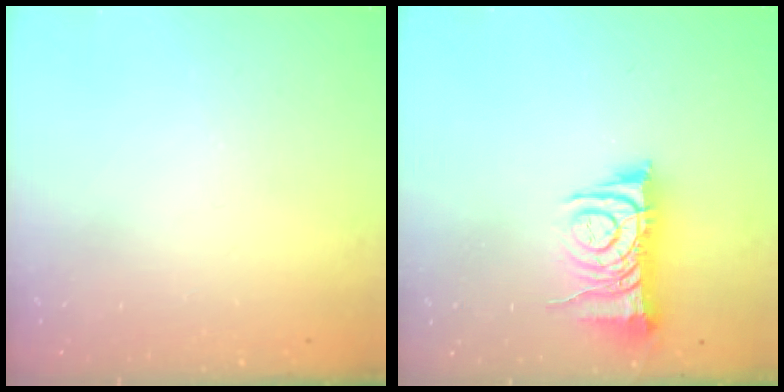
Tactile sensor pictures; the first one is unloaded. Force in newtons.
{"total": 8.8, "press": 8.8, "slide": 0.6}